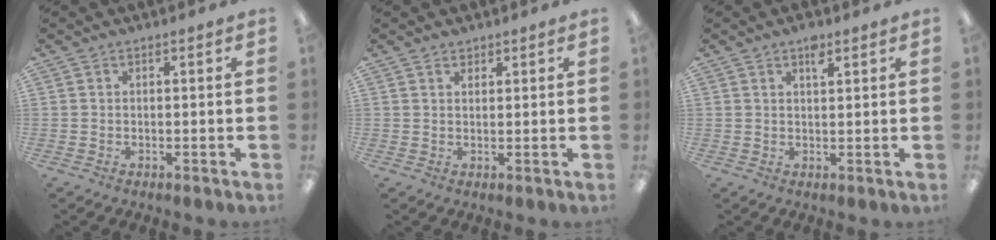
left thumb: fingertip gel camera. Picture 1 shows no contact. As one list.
[{"total": 1.3, "force": [1.2, 0.5, 0.2], "torque": [0.003, -0.005, 0.021]}, {"total": 2.7, "force": [1.8, 0.9, 1.7], "torque": [-0.022, -0.005, 0.030]}]